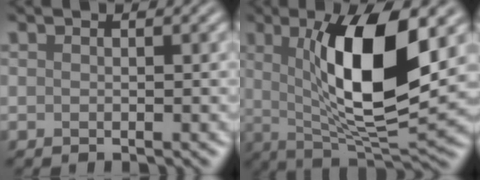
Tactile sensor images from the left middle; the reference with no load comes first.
{"total": 10.7, "force": [2.2, 3.1, 10.0], "torque": [-0.145, -0.010, 0.043]}